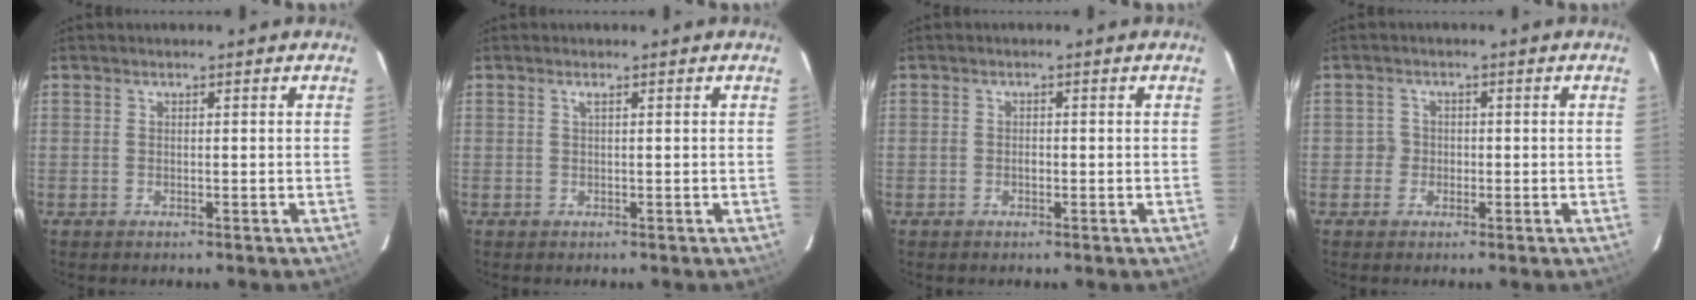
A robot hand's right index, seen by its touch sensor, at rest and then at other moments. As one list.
[{"total": 0.6, "force": [0.2, -0.2, 0.5], "torque": [-0.011, 0.001, 0.003]}, {"total": 0.9, "force": [-0.4, 0.7, 0.5], "torque": [-0.008, 0.002, -0.007]}, {"total": 2.3, "force": [-0.7, 2.1, -0.1], "torque": [0.005, 0.011, -0.013]}]